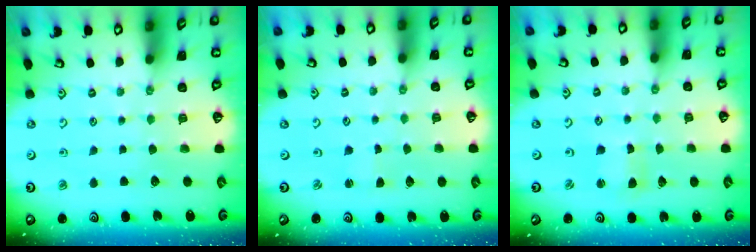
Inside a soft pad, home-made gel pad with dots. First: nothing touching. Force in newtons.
{"total": 0.9, "press": 0.9, "slide": 0.2}
{"total": 2.1, "press": 2.1, "slide": 0.3}